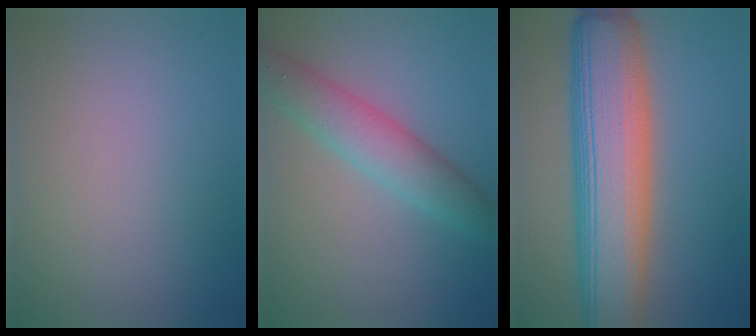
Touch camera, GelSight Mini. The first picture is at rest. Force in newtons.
{"total": 4.6, "press": 4.6, "slide": 0.1}
{"total": 11.6, "press": 11.6, "slide": 0.3}